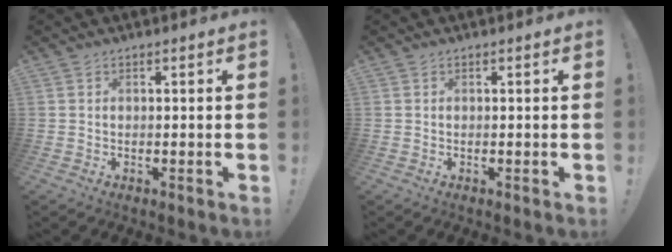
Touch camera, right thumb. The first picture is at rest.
{"total": 0.0}